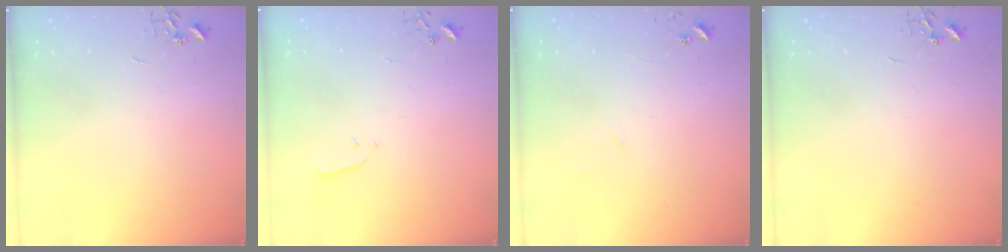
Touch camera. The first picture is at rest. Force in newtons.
{"total": 2.8, "press": 2.7, "slide": 0.4}
{"total": 5.4, "press": 5.4, "slide": 0.4}
{"total": 0.0}